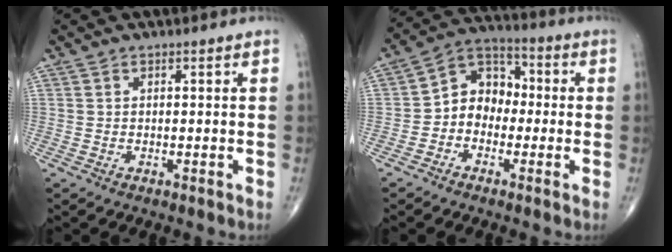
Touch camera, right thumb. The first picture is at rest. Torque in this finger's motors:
{"motor_torque": [0.04, 0.11, 0.08, -0.06, 0.03]}